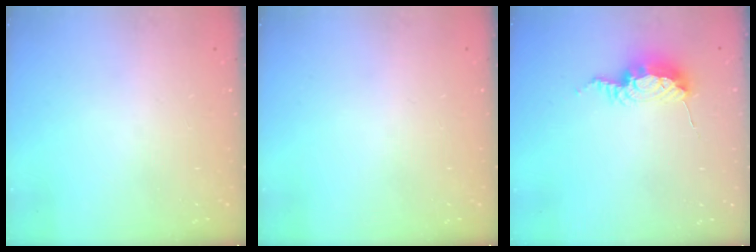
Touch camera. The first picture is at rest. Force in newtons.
{"total": 0.0}
{"total": 9.2, "press": 9.2, "slide": 0.2}